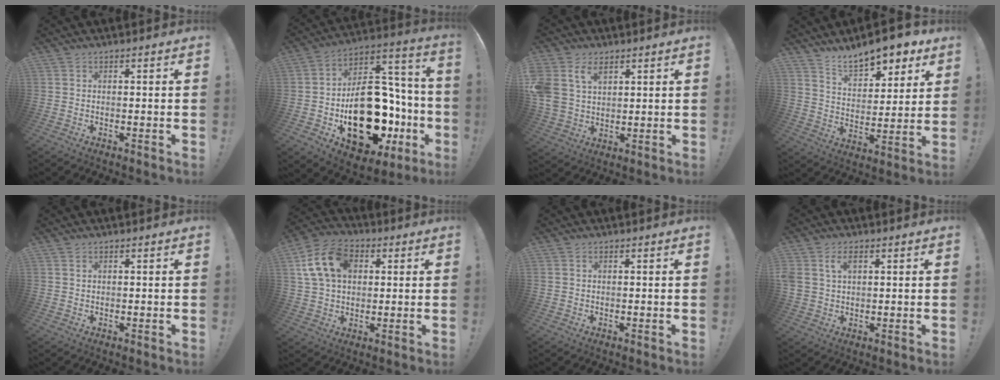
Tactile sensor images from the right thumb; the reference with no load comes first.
{"total": 29.3, "force": [-8.7, 18.0, 21.5], "torque": [-0.344, 0.056, -0.109]}
{"total": 9.3, "force": [4.7, 6.6, 4.6], "torque": [-0.111, -0.018, 0.092]}
{"total": 12.4, "force": [10.1, 4.8, 5.3], "torque": [-0.075, -0.074, 0.179]}
{"total": 0.7, "force": [0.6, 0.3, 0.3], "torque": [-0.006, 0.001, 0.012]}
{"total": 15.1, "force": [4.8, 10.8, 9.4], "torque": [-0.168, -0.005, 0.095]}
{"total": 0.5, "force": [0.3, 0.4, 0.2], "torque": [-0.005, 0.002, 0.005]}
{"total": 4.9, "force": [1.9, 3.4, 3.0], "torque": [-0.062, 0.003, 0.035]}